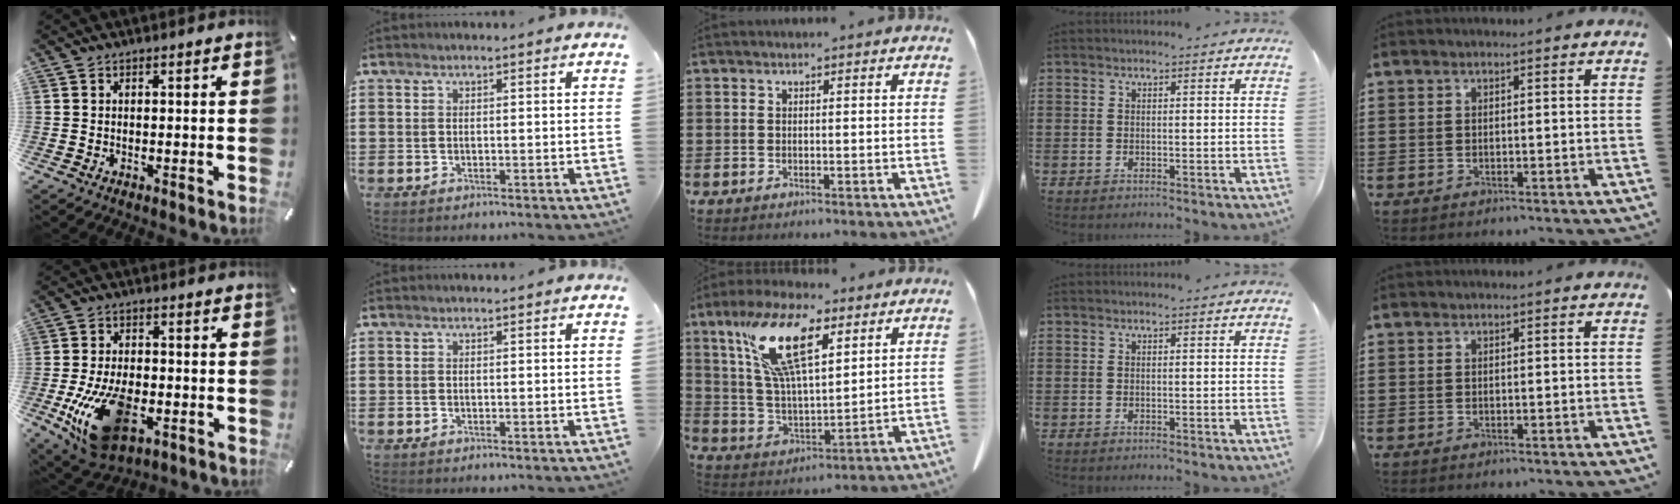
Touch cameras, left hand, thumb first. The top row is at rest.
{"thumb": {"total": 17.1, "force": [-5.3, 9.8, 12.9], "torque": [-0.244, 0.004, -0.082]}, "middle": {"total": 14.5, "force": [7.9, 5.2, 11.0], "torque": [-0.247, -0.011, 0.137]}}